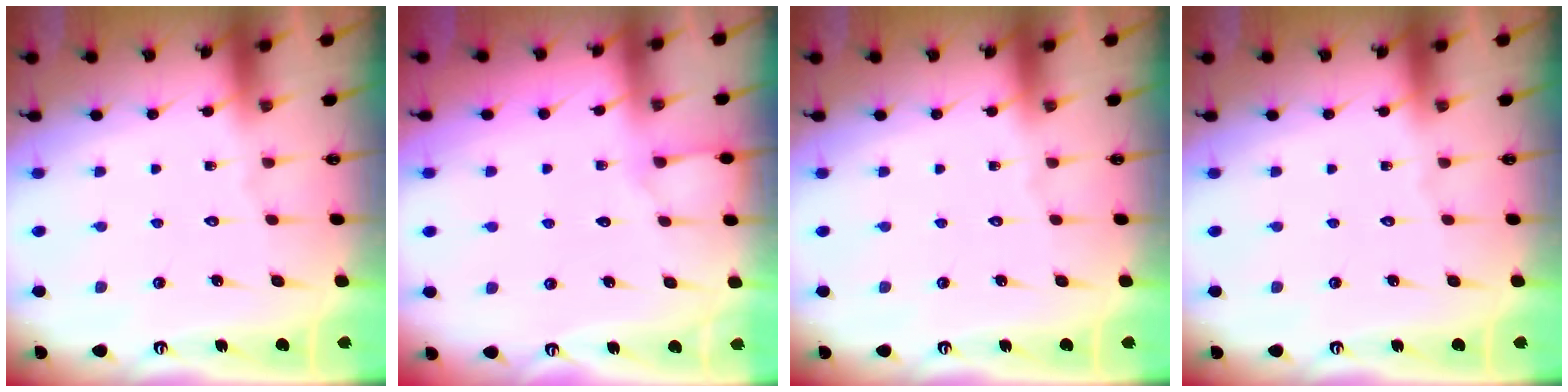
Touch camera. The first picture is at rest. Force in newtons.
{"total": 5.1, "press": 5.1, "slide": 0.7}
{"total": 0.0}
{"total": 0.0}